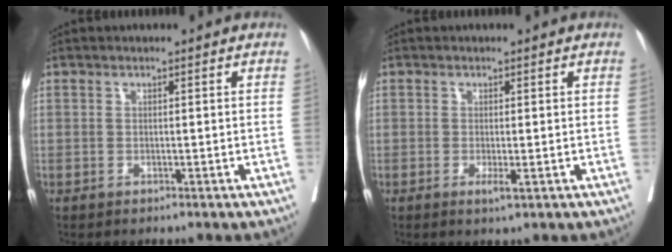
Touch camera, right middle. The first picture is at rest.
{"total": 1.5, "force": [-0.5, 0.1, 1.4], "torque": [-0.023, -0.006, -0.008]}